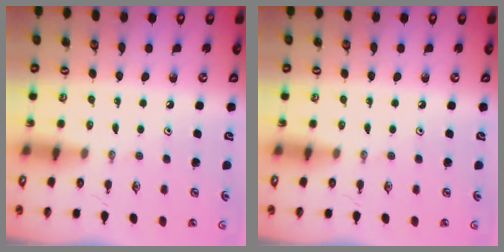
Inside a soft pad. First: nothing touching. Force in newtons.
{"total": 0.0}